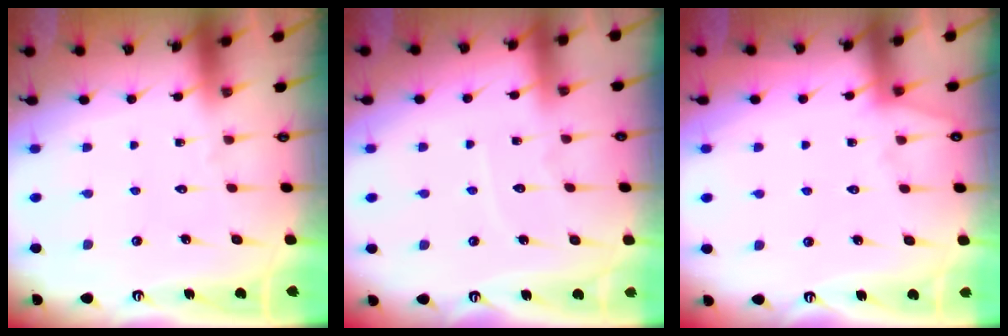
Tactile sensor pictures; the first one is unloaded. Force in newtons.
{"total": 3.6, "press": 3.6, "slide": 0.4}
{"total": 3.6, "press": 3.5, "slide": 0.4}